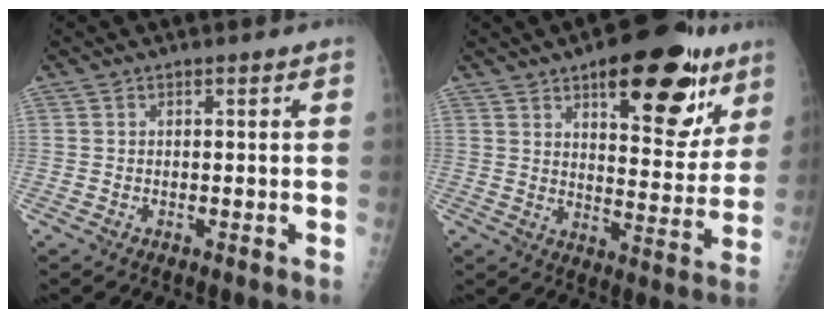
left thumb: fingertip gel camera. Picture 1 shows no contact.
{"total": 19.9, "force": [10.6, 8.3, 14.7], "torque": [-0.151, -0.046, 0.149]}